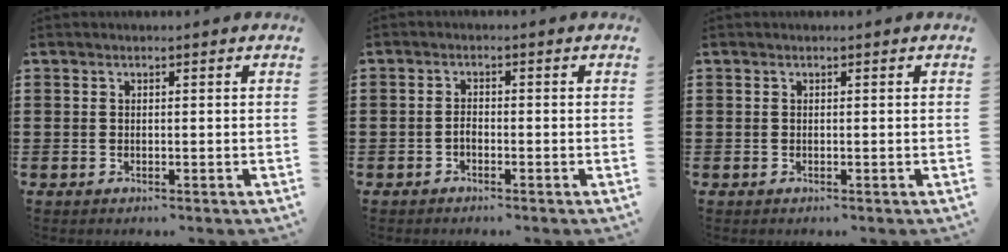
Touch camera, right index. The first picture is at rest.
{"total": 1.3, "force": [-0.8, 0.6, 0.9], "torque": [-0.020, -0.003, -0.014]}
{"total": 0.0}